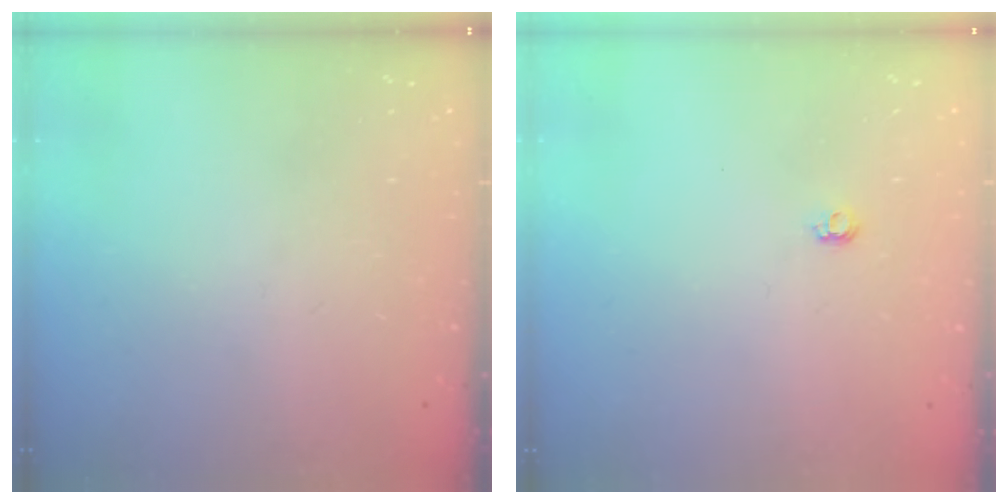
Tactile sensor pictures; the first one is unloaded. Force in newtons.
{"total": 3.9, "press": 3.9, "slide": 0.5}